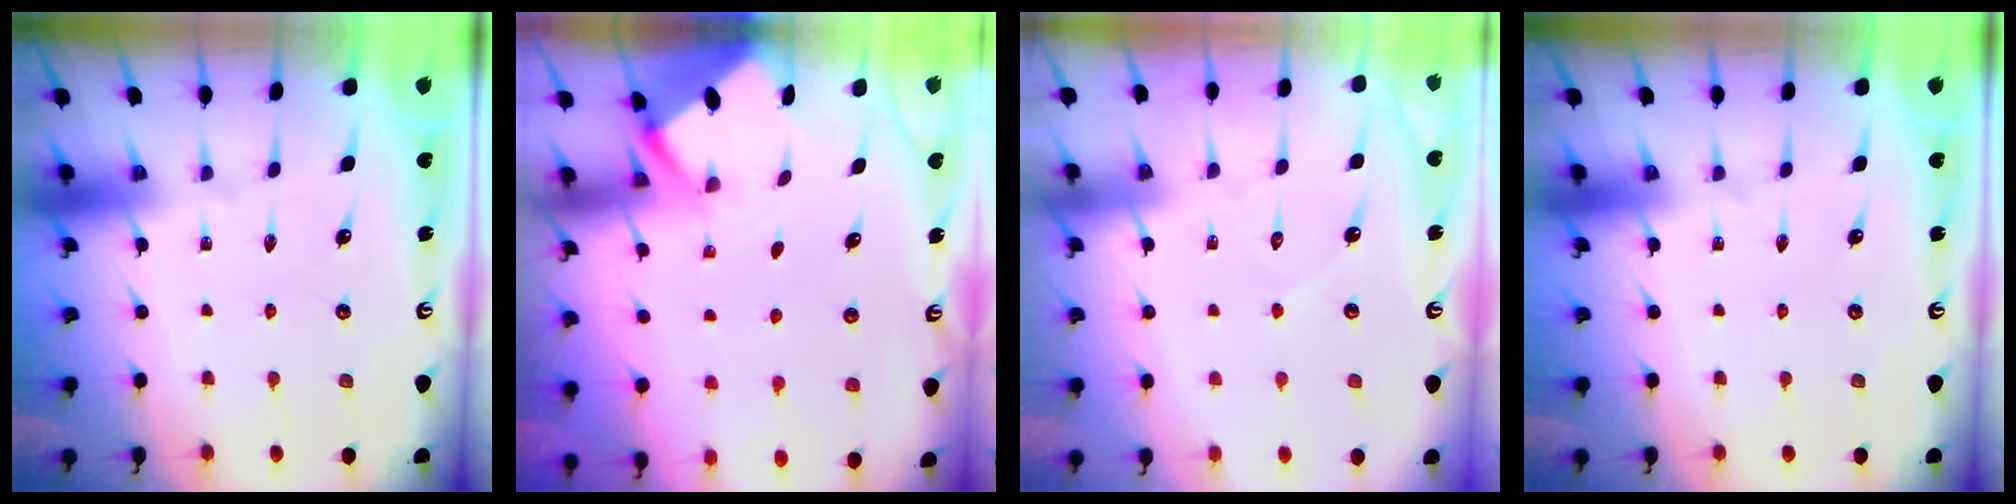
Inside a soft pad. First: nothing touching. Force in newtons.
{"total": 2.7, "press": 2.7, "slide": 0.3}
{"total": 3.8, "press": 3.8, "slide": 0.3}
{"total": 0.0}